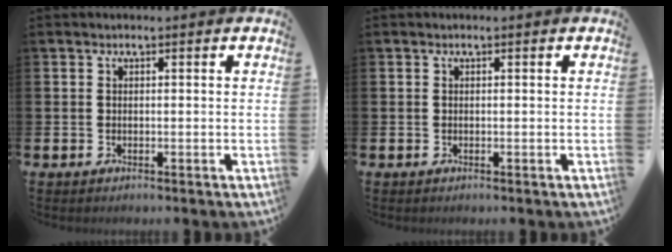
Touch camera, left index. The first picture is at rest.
{"total": 0.0}